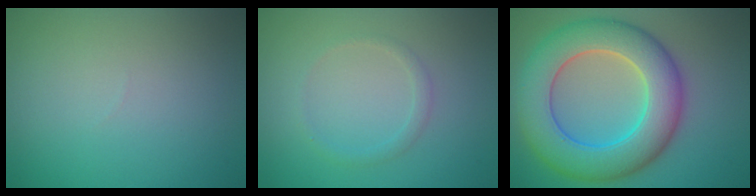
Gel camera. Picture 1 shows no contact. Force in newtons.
{"total": 1.1, "press": 1.1, "slide": 0.0}
{"total": 9.8, "press": 9.8, "slide": 0.3}